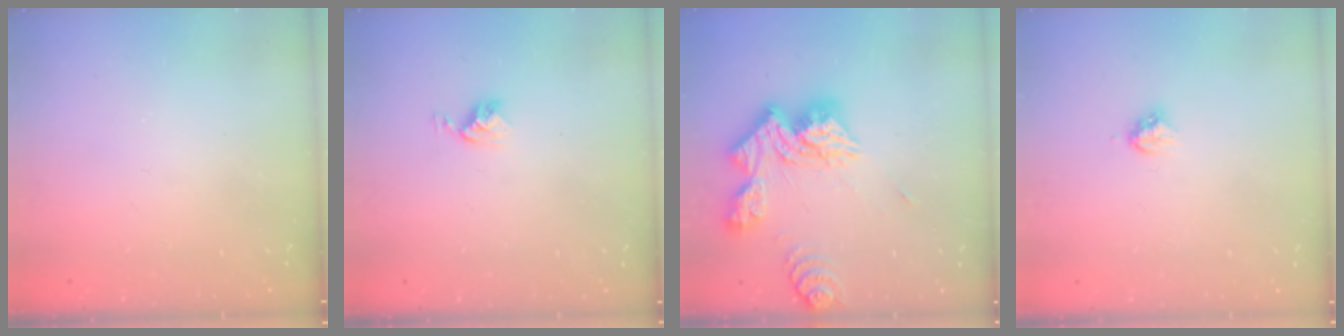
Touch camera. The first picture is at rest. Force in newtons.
{"total": 5.2, "press": 5.2, "slide": 0.6}
{"total": 18.5, "press": 18.4, "slide": 1.6}
{"total": 3.9, "press": 3.9, "slide": 0.4}